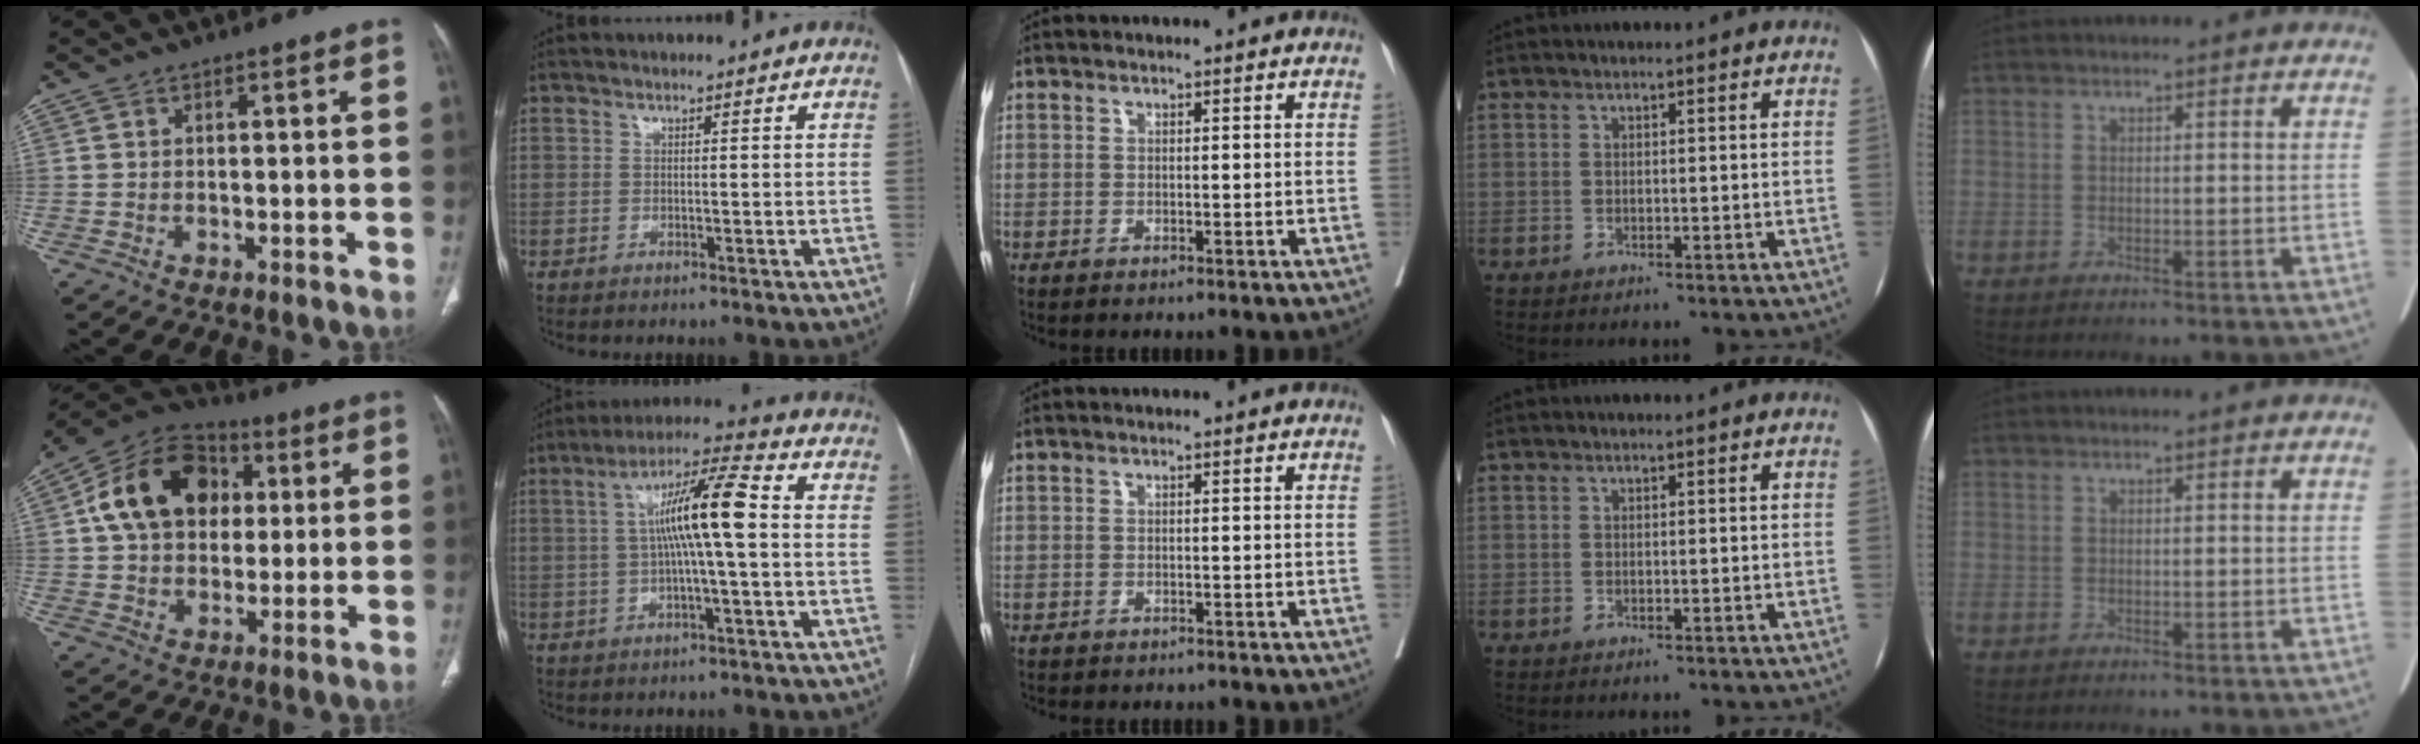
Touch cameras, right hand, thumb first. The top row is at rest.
{"thumb": {"total": 17.6, "force": [3.5, 13.2, 11.1], "torque": [-0.168, 0.017, 0.051]}, "index": {"total": 10.7, "force": [1.0, 0.2, 10.7], "torque": [-0.192, 0.018, 0.013]}, "middle": {"total": 4.5, "force": [-4.1, 1.2, 1.5], "torque": [-0.017, -0.002, -0.051]}}